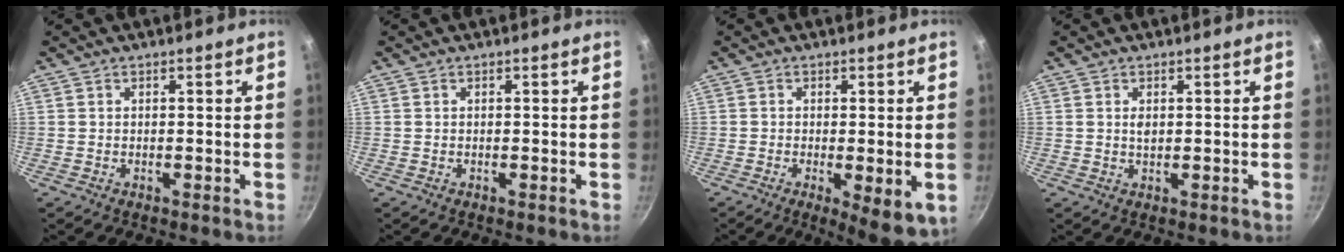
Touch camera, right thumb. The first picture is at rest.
{"total": 0.0}
{"total": 8.1, "force": [-2.5, 2.2, 7.4], "torque": [-0.105, -0.020, -0.035]}
{"total": 1.5, "force": [0.4, 0.9, 1.2], "torque": [-0.017, -0.003, 0.009]}